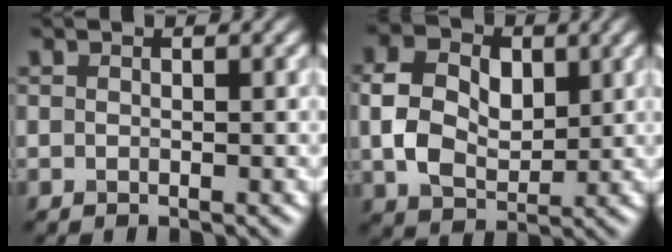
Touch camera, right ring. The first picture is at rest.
{"total": 6.2, "force": [0.7, 4.5, 4.2], "torque": [-0.090, 0.002, 0.011]}